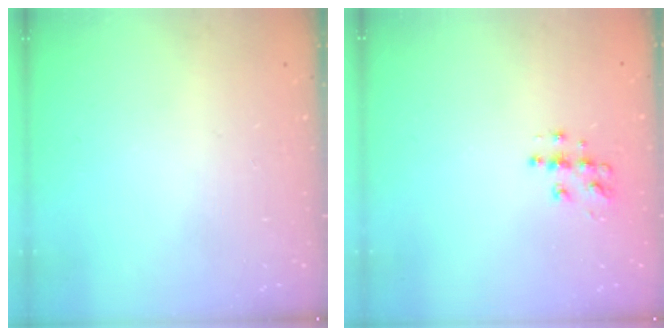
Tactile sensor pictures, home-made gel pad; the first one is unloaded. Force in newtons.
{"total": 7.5, "press": 7.5, "slide": 0.3}